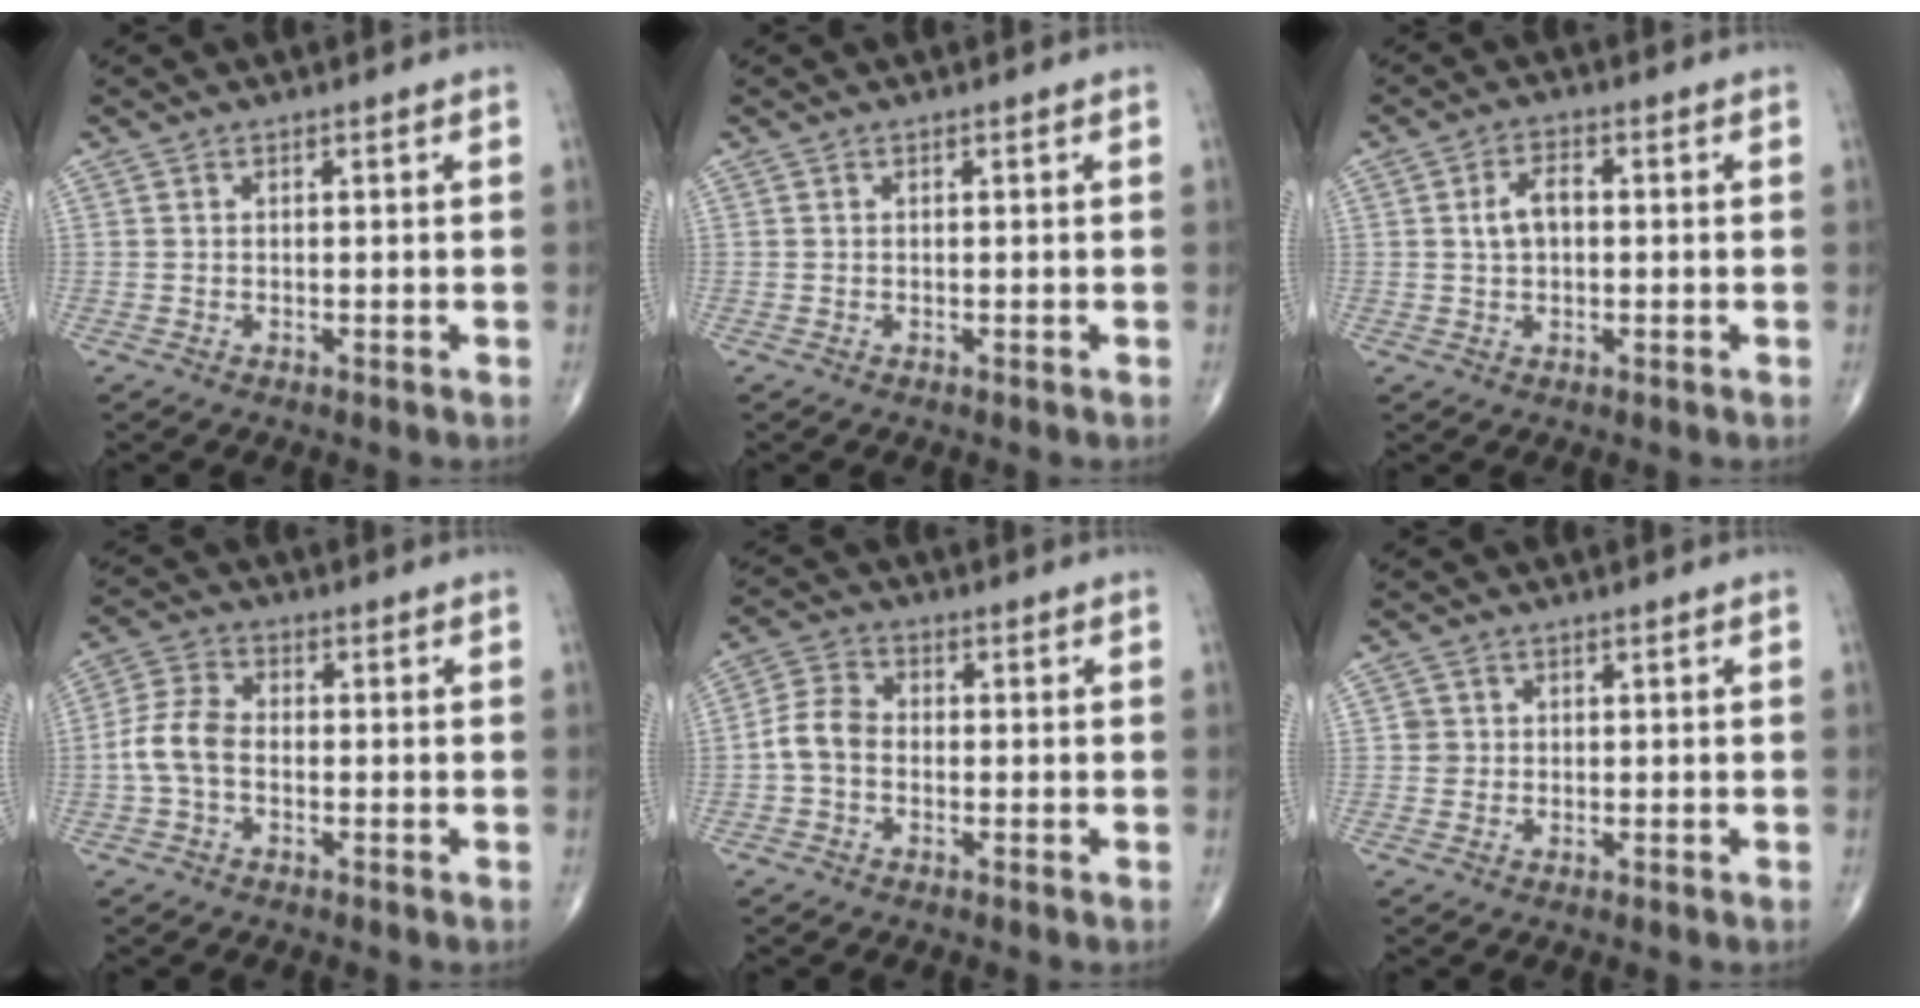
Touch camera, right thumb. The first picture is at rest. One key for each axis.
{"total": 0.0}
{"total": 4.5, "fx": 0.4, "fy": 2.7, "fz": 3.6, "tx": -0.067, "ty": 0.012, "tz": 0.004}
{"total": 6.8, "fx": -1.3, "fy": 4.3, "fz": 5.1, "tx": -0.109, "ty": 0.021, "tz": -0.037}
{"total": 5.7, "fx": -1.2, "fy": 4.2, "fz": 3.7, "tx": -0.068, "ty": 0.019, "tz": -0.037}
{"total": 1.7, "fx": 0.1, "fy": 1.7, "fz": 0.1, "tx": 0.009, "ty": 0.005, "tz": -0.001}